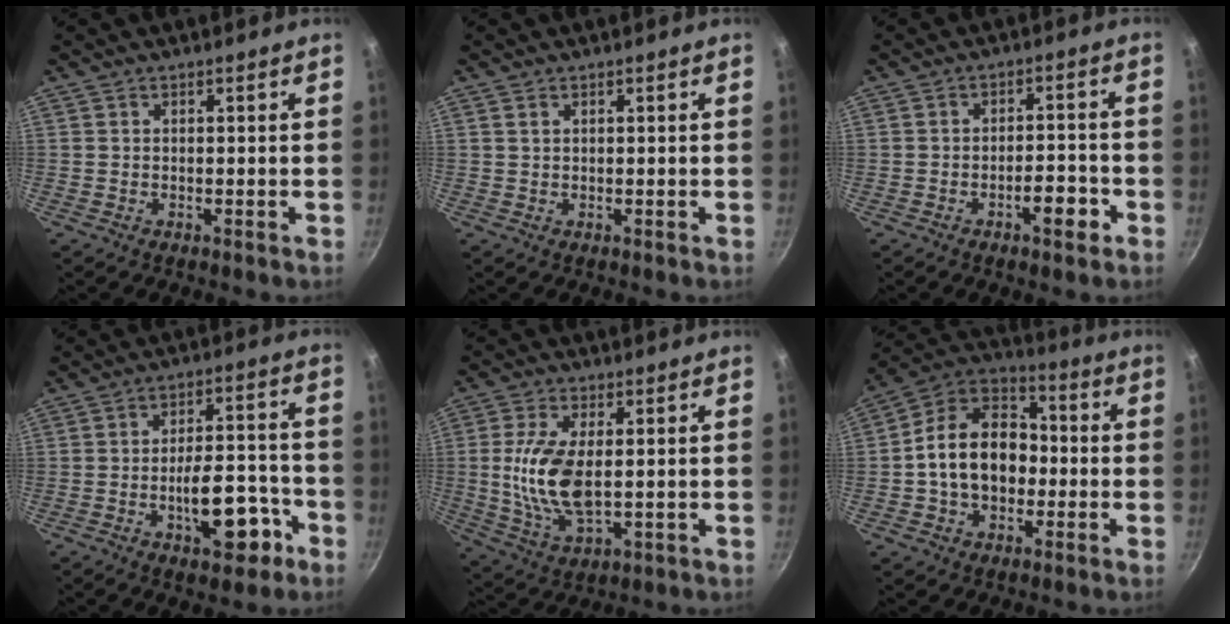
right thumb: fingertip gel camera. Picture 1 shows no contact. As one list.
[{"total": 0.7, "force": [0.4, 0.4, 0.4], "torque": [-0.007, 0.001, 0.008]}, {"total": 5.6, "force": [-2.9, 2.1, 4.3], "torque": [-0.044, 0.025, -0.041]}, {"total": 12.0, "force": [-5.3, 5.4, 9.3], "torque": [-0.108, 0.048, -0.068]}, {"total": 12.2, "force": [0.5, 5.9, 10.7], "torque": [-0.214, -0.010, 0.012]}, {"total": 16.2, "force": [-1.5, 11.8, 10.9], "torque": [-0.151, 0.042, -0.044]}]